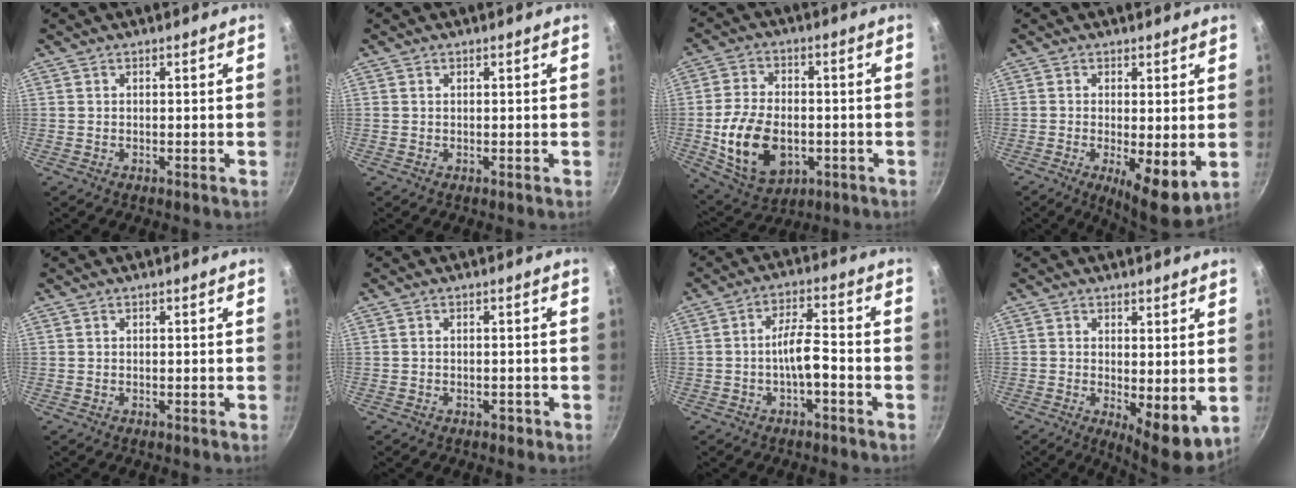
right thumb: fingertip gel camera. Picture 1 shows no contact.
{"total": 0.0}
{"total": 15.6, "force": [-3.1, 10.2, 11.4], "torque": [-0.196, 0.007, -0.040]}
{"total": 8.6, "force": [-1.1, 2.6, 8.2], "torque": [-0.117, -0.018, -0.010]}
{"total": 0.0}
{"total": 1.2, "force": [-0.8, 0.8, 0.6], "torque": [-0.004, 0.011, -0.004]}
{"total": 5.7, "force": [-2.3, 1.7, 4.9], "torque": [-0.087, 0.033, -0.041]}
{"total": 7.8, "force": [0.1, 2.9, 7.3], "torque": [-0.095, -0.024, 0.007]}